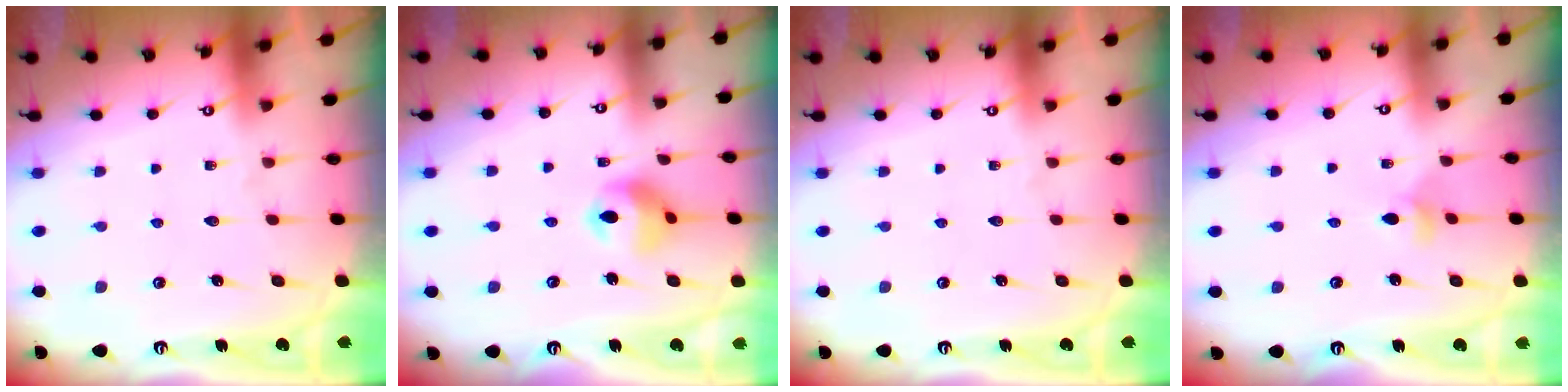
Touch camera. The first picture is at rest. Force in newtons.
{"total": 10.7, "press": 10.5, "slide": 2.1}
{"total": 0.0}
{"total": 4.6, "press": 4.6, "slide": 0.8}